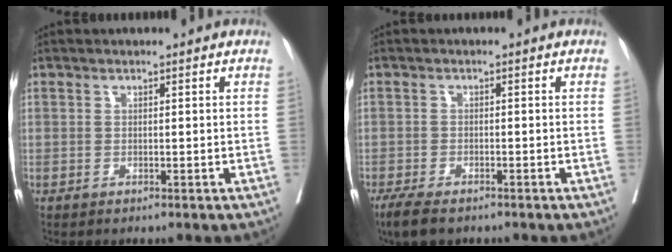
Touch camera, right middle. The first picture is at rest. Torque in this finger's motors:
{"motor_torque": [0.61, -0.59, 0.07, 0.04]}